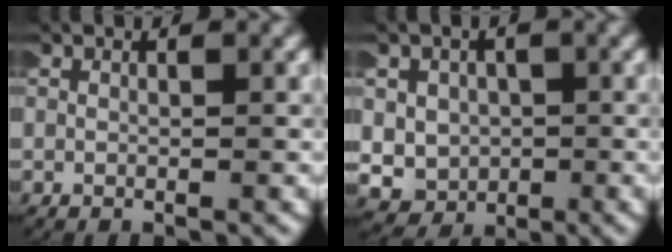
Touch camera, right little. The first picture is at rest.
{"total": 10.1, "force": [-3.0, 9.3, 2.5], "torque": [-0.078, -0.033, -0.054]}